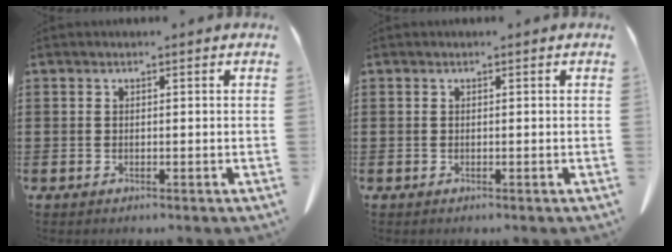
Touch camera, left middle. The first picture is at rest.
{"total": 0.0}